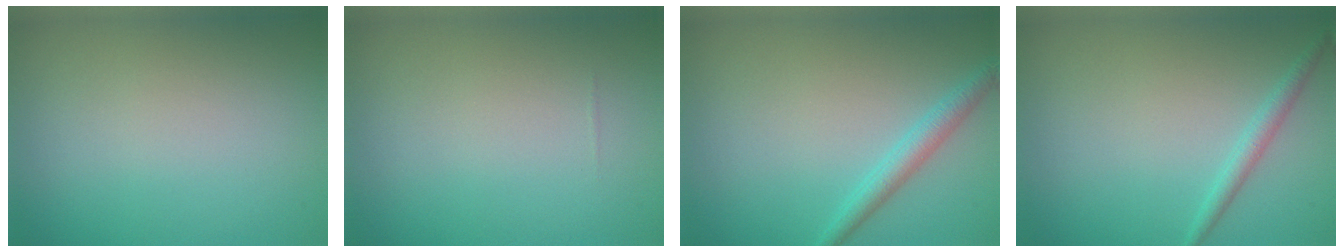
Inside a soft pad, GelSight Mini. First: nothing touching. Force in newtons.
{"total": 0.0}
{"total": 2.1, "press": 2.1, "slide": 0.1}
{"total": 1.4, "press": 1.4, "slide": 0.1}